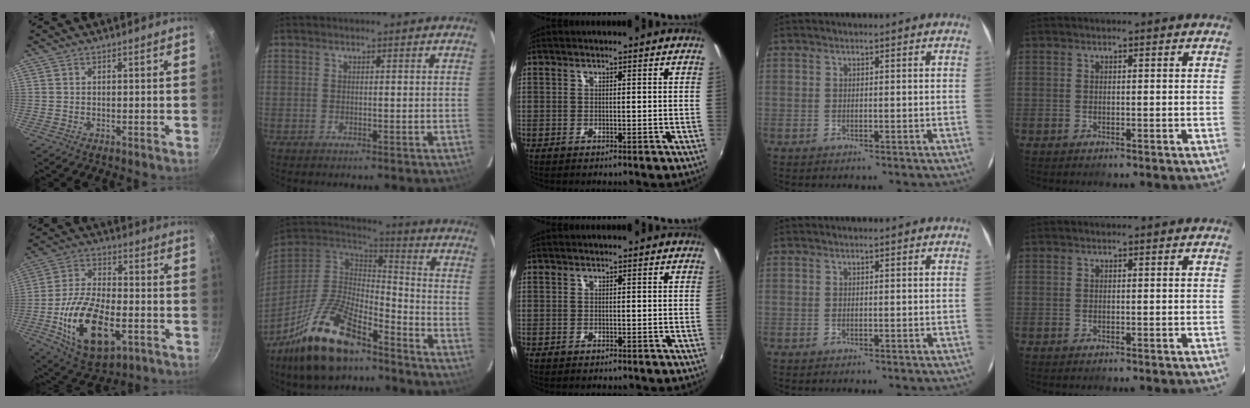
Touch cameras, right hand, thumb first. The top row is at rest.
{"thumb": {"total": 18.9, "force": [-5.3, 9.9, 15.2], "torque": [-0.270, 0.018, -0.088]}, "index": {"total": 20.8, "force": [-14.2, 8.0, 12.8], "torque": [-0.264, -0.011, -0.255]}}